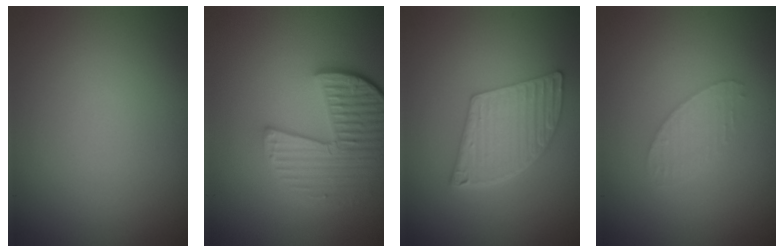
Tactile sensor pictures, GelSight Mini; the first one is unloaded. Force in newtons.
{"total": 5.6, "press": 4.1, "slide": 3.7}
{"total": 5.6, "press": 4.1, "slide": 3.7}
{"total": 1.6, "press": 1.6, "slide": 0.1}